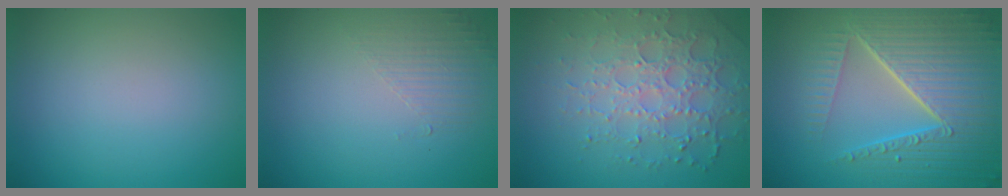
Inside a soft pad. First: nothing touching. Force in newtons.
{"total": 1.6, "press": 0.4, "slide": 1.5}
{"total": 4.9, "press": 4.3, "slide": 2.4}
{"total": 8.6, "press": 6.0, "slide": 6.2}